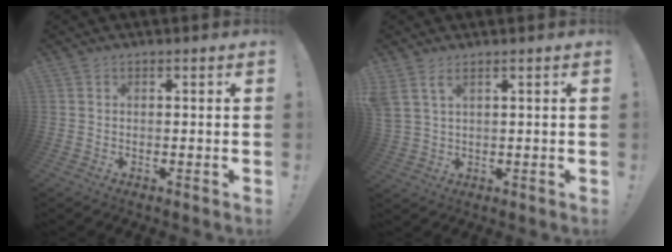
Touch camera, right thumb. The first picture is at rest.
{"total": 3.8, "force": [2.3, 1.2, 2.7], "torque": [-0.068, -0.007, 0.046]}